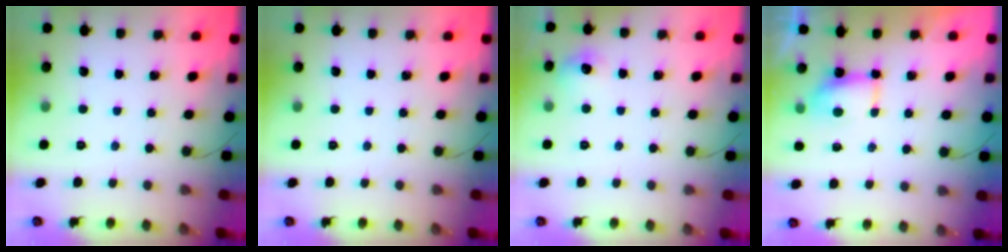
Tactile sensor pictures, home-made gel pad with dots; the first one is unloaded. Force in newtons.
{"total": 0.0}
{"total": 6.9, "press": 6.7, "slide": 1.7}
{"total": 5.4, "press": 5.4, "slide": 0.4}